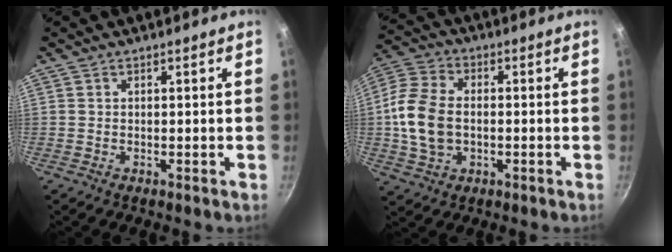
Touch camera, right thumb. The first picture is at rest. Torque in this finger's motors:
{"motor_torque": [-0.43, 1.14, 1.49, 0.28, 0.07]}